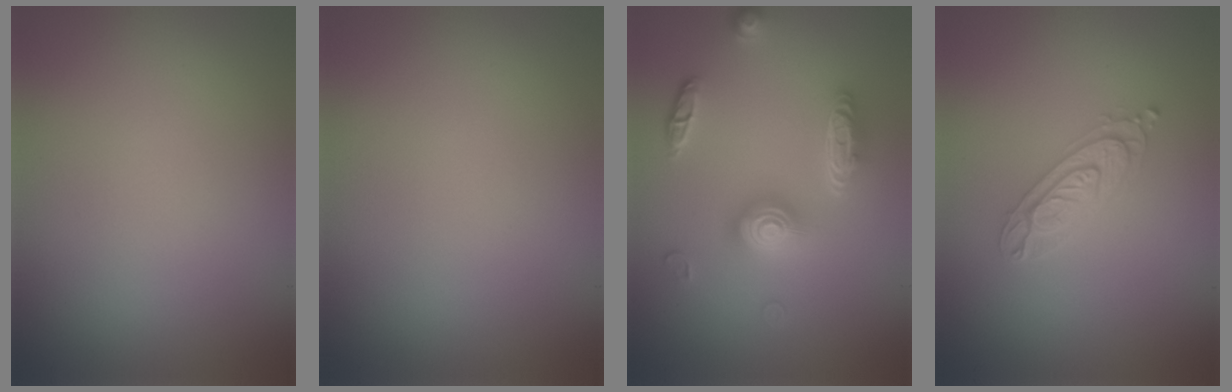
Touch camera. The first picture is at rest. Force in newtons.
{"total": 0.0}
{"total": 4.7, "press": 3.6, "slide": 3.0}
{"total": 2.6, "press": 2.5, "slide": 0.5}